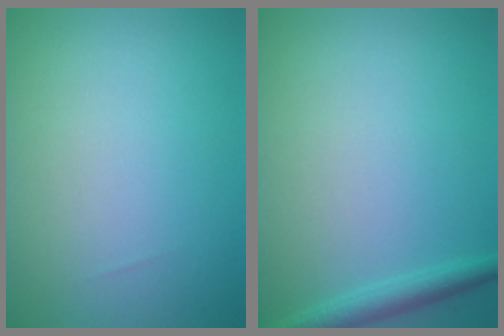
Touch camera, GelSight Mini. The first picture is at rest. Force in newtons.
{"total": 1.8, "press": 1.8, "slide": 0.1}